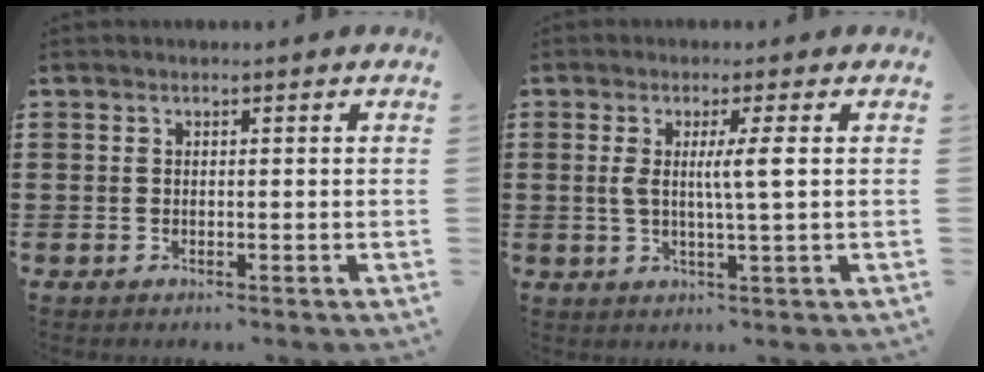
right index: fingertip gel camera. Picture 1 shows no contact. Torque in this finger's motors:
{"motor_torque": [-0.09, 0.12, 0.40, 0.08]}